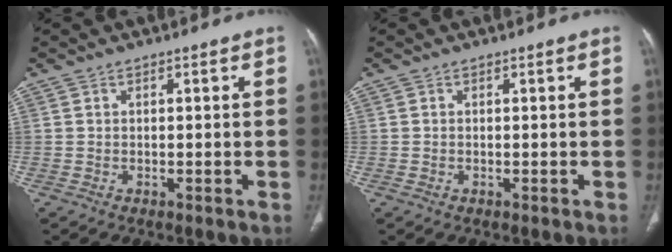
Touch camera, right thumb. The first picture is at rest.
{"total": 0.0}